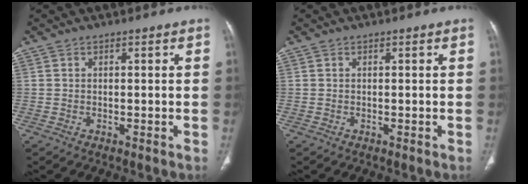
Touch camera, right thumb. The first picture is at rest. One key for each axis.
{"total": 0.0}